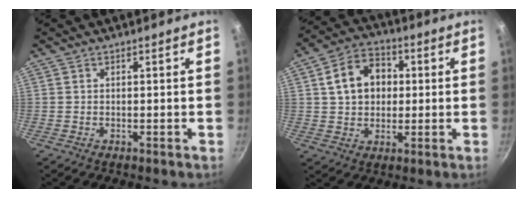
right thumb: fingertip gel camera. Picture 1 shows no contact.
{"total": 11.0, "force": [1.9, 8.5, 6.7], "torque": [-0.088, 0.019, 0.022]}